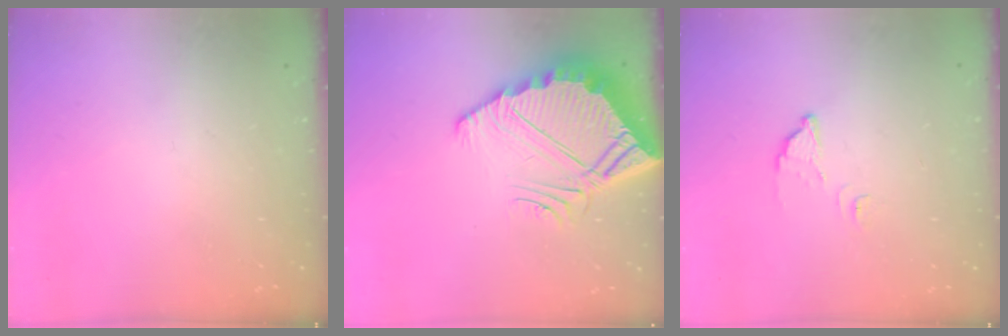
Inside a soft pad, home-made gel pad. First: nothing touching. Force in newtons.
{"total": 10.4, "press": 10.4, "slide": 0.6}
{"total": 2.1, "press": 2.1, "slide": 0.1}